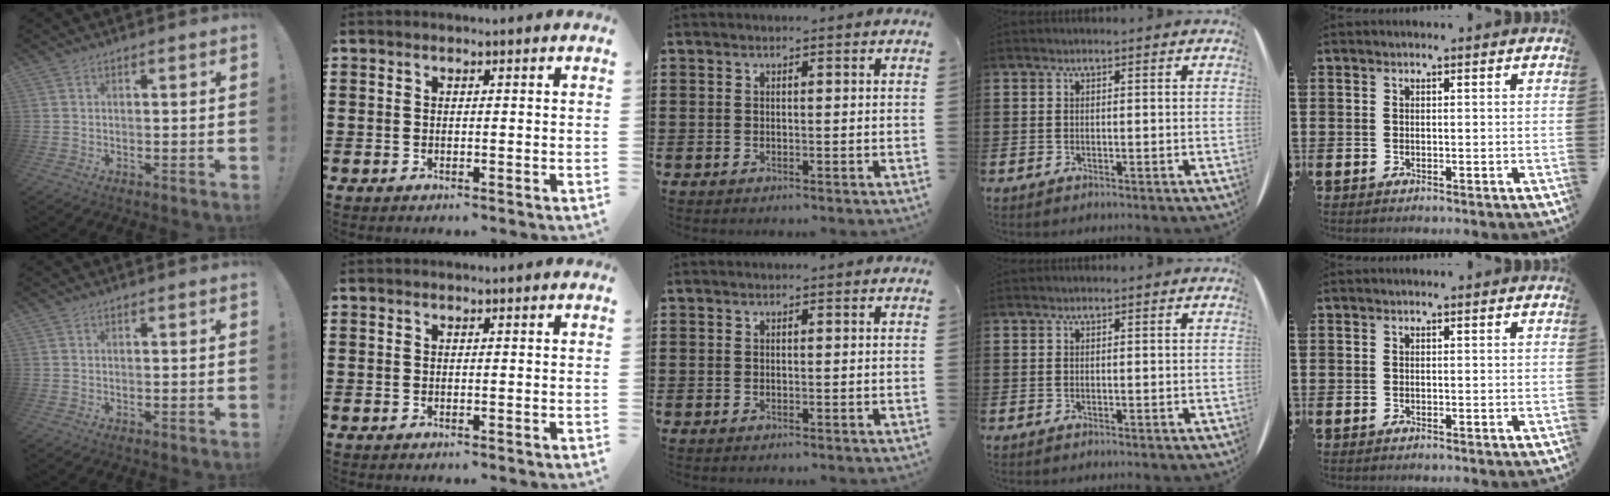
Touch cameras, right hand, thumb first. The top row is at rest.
{}